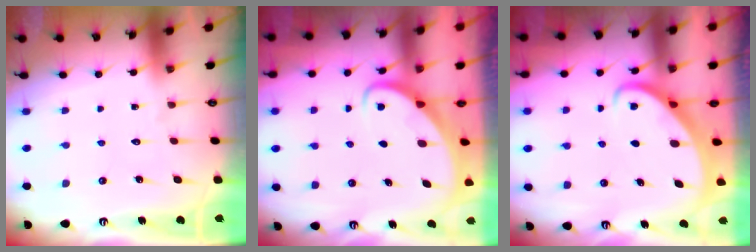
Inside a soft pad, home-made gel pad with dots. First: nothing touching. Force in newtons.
{"total": 2.5, "press": 2.5, "slide": 0.2}
{"total": 2.2, "press": 2.2, "slide": 0.3}